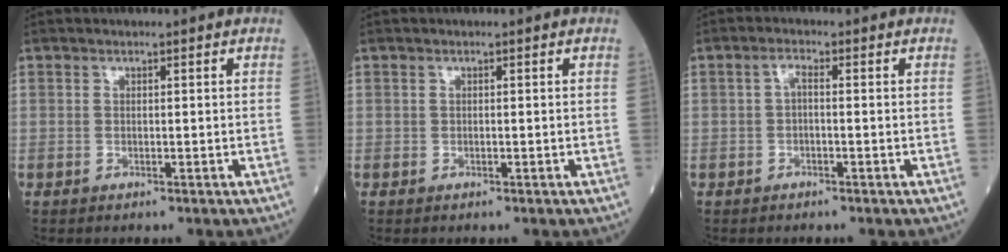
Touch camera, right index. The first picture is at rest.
{"total": 0.0}
{"total": 1.6, "force": [-0.2, 0.4, 1.6], "torque": [-0.029, 0.004, -0.005]}